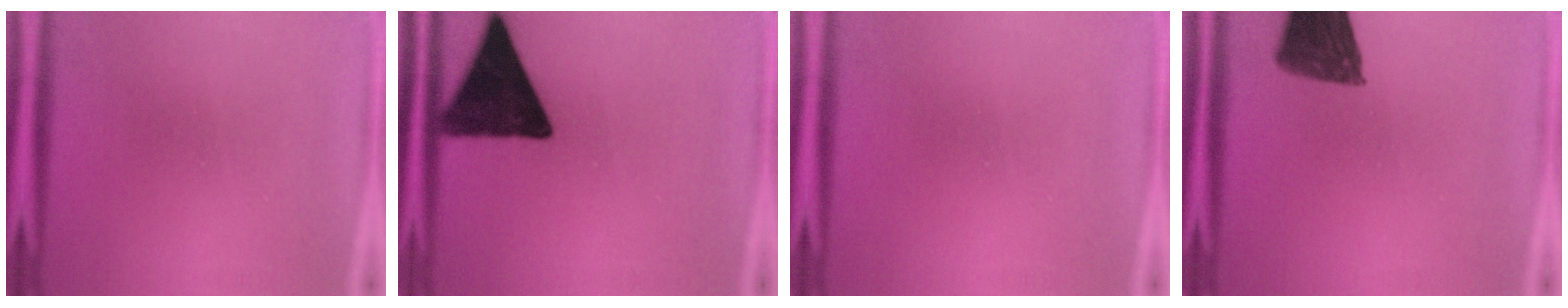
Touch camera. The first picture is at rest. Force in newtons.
{"total": 14.9}
{"total": 0.0}
{"total": 10.7}